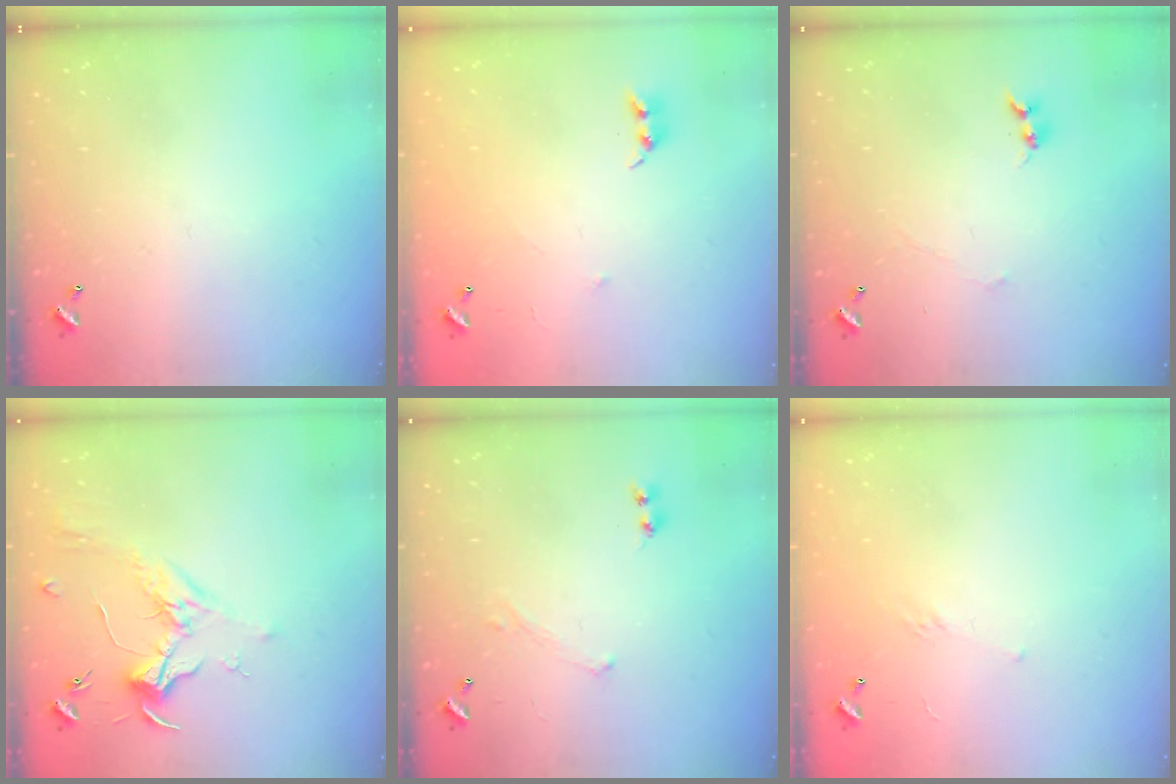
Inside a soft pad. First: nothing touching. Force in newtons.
{"total": 5.1, "press": 5.0, "slide": 1.0}
{"total": 1.4, "press": 1.3, "slide": 0.4}
{"total": 1.8, "press": 1.6, "slide": 0.7}
{"total": 0.7, "press": 0.7, "slide": 0.3}
{"total": 5.7, "press": 5.6, "slide": 1.1}